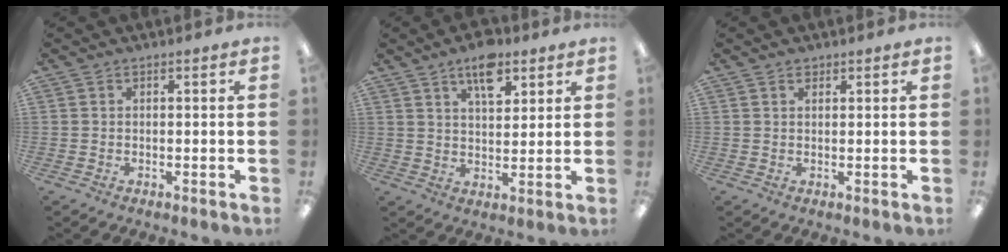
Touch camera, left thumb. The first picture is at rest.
{"total": 8.9, "force": [5.6, 4.4, 5.4], "torque": [-0.079, -0.021, 0.094]}
{"total": 1.4, "force": [1.1, 0.7, 0.5], "torque": [-0.004, -0.002, 0.020]}